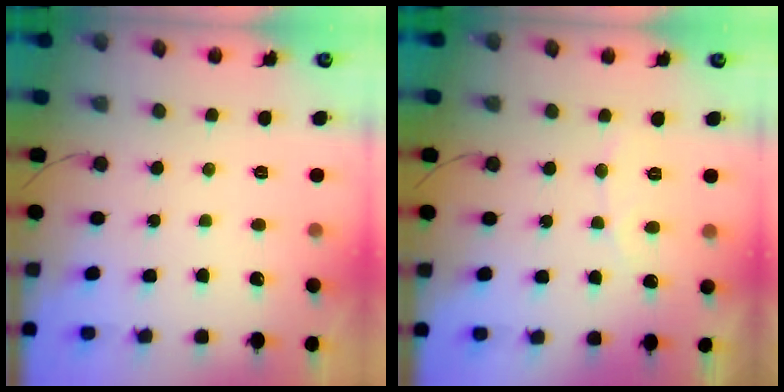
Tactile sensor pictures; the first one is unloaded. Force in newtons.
{"total": 3.9, "press": 3.9, "slide": 0.3}